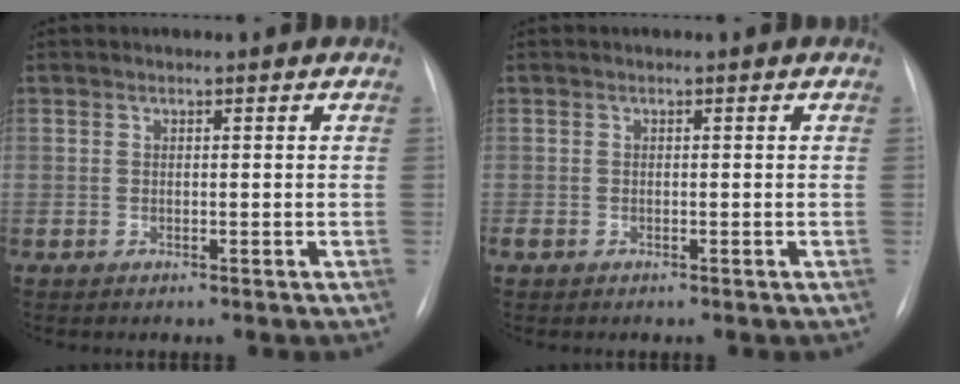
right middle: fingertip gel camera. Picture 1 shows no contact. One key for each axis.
{"total": 0.7, "fx": -0.4, "fy": 0.5, "fz": 0.3, "tx": -0.006, "ty": 0.002, "tz": -0.006}